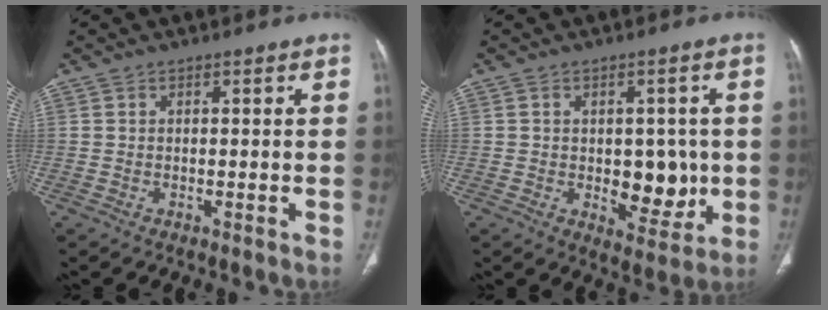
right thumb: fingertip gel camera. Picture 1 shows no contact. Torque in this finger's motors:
{"motor_torque": [1.00, 1.21, 0.99, -0.08, 0.03]}